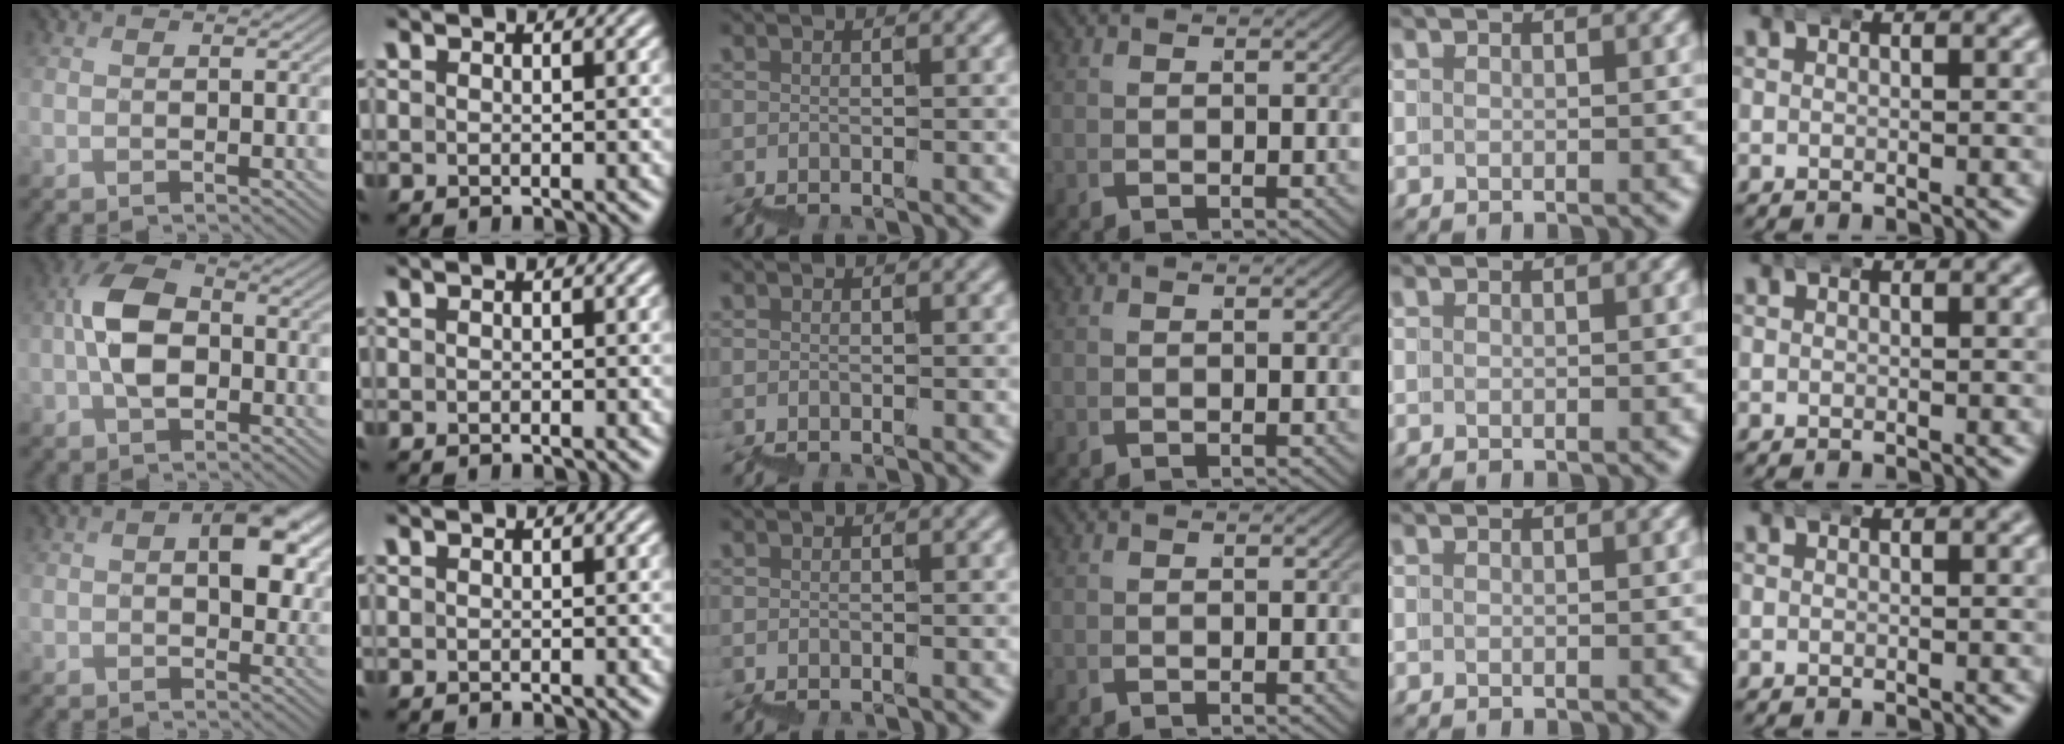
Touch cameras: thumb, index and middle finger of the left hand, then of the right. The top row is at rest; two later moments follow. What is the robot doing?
{"motion": "wrap", "object": "bandana"}